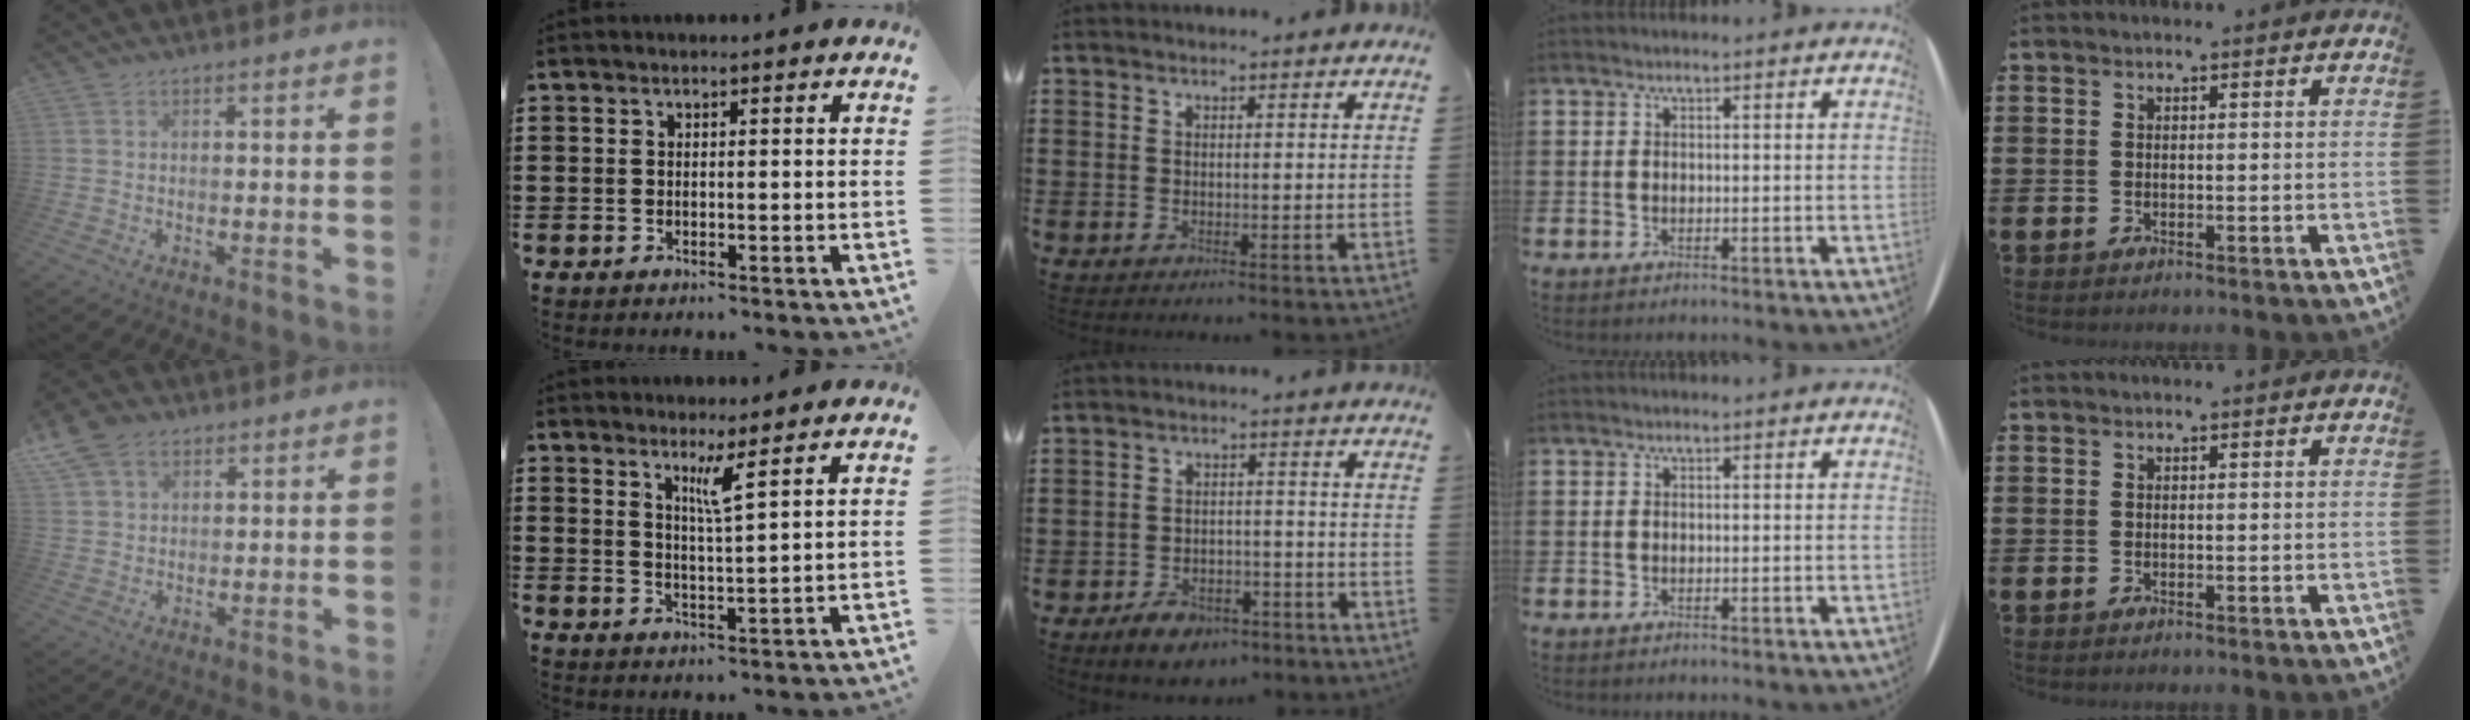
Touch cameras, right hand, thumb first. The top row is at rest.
{"thumb": {"total": 8.5, "force": [4.9, 5.8, 3.8], "torque": [-0.062, -0.013, 0.098]}, "index": {"total": 3.5, "force": [2.4, -0.5, 2.6], "torque": [-0.049, -0.008, 0.039]}, "middle": {"total": 4.3, "force": [-3.6, 1.9, 1.4], "torque": [-0.031, 0.011, -0.072]}}